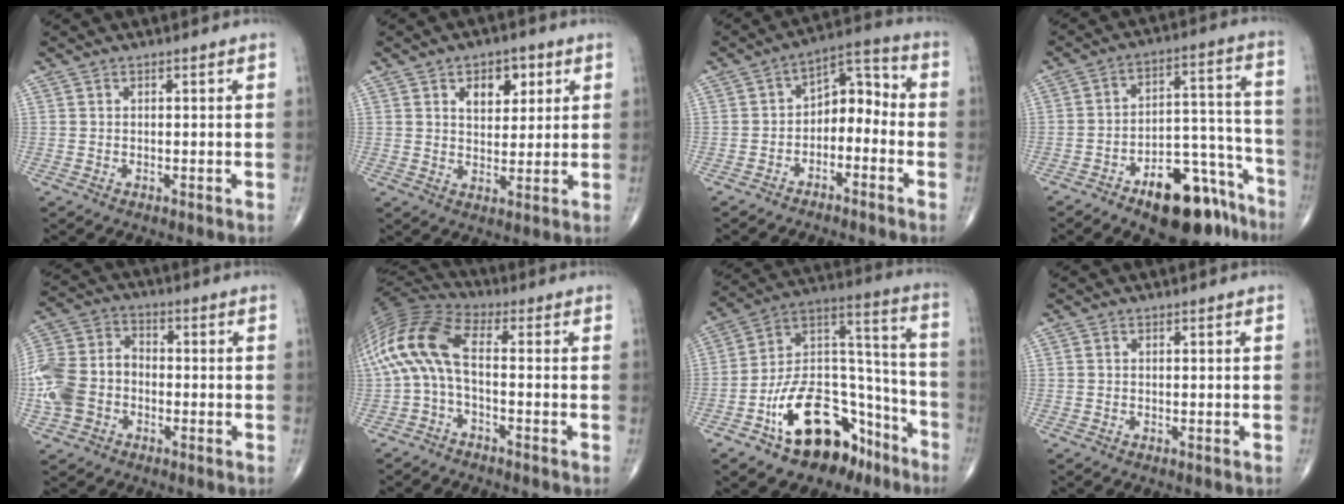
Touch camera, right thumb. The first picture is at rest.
{"total": 7.4, "force": [3.1, 4.6, 4.9], "torque": [-0.040, -0.012, 0.044]}
{"total": 8.6, "force": [-3.1, 5.6, 5.8], "torque": [-0.056, 0.057, -0.061]}
{"total": 17.3, "force": [-11.1, 7.9, 10.7], "torque": [-0.108, 0.100, -0.162]}
{"total": 12.3, "force": [-3.2, 9.4, 7.2], "torque": [-0.153, 0.034, -0.070]}
{"total": 13.6, "force": [-1.4, 5.8, 12.2], "torque": [-0.266, 0.046, -0.037]}
{"total": 22.9, "force": [-12.9, 12.7, 14.0], "torque": [-0.184, 0.110, -0.205]}
{"total": 0.0}